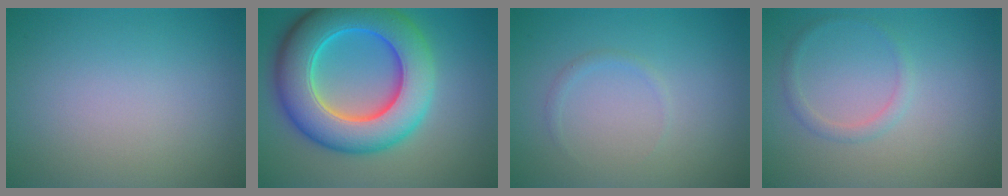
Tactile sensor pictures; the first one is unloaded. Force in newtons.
{"total": 11.2, "press": 11.2, "slide": 0.2}
{"total": 0.7, "press": 0.7, "slide": 0.1}
{"total": 1.1, "press": 1.1, "slide": 0.1}